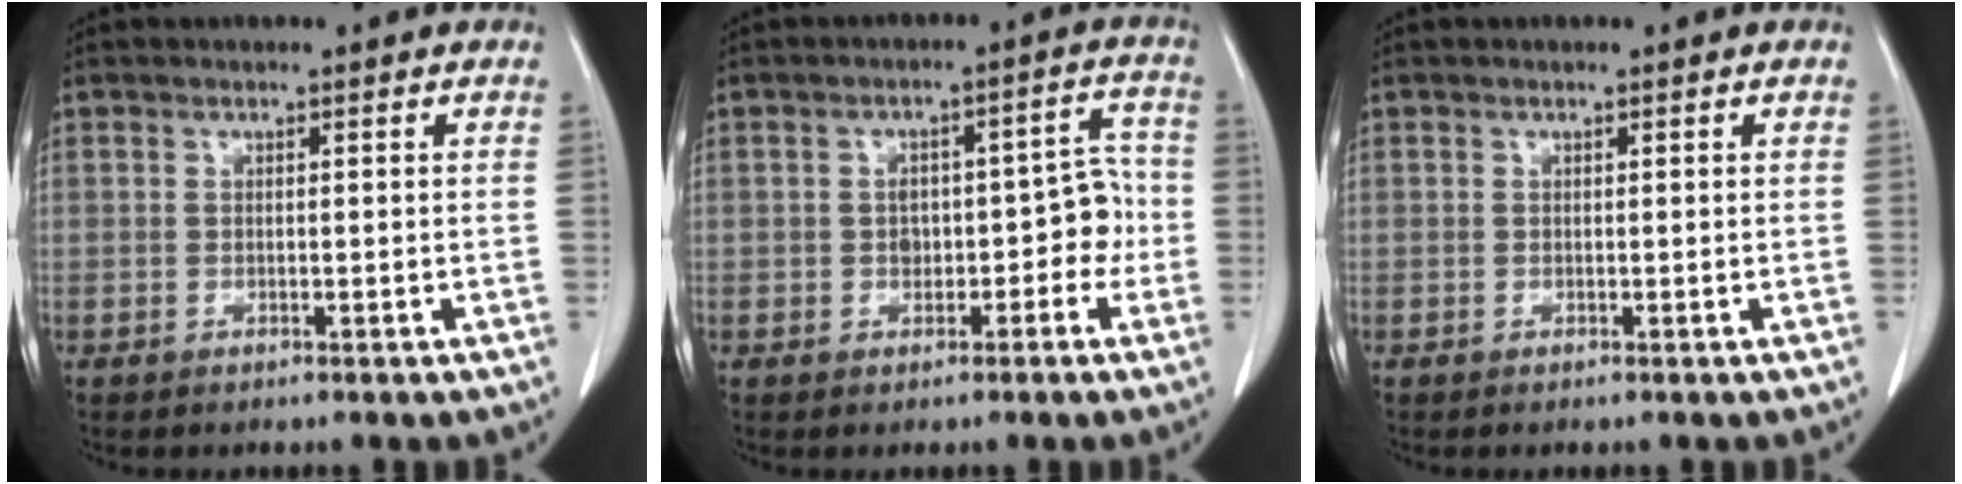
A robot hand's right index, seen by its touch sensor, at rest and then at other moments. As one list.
[{"total": 6.4, "force": [-1.2, 3.6, 5.1], "torque": [-0.060, 0.041, -0.008]}, {"total": 0.0}]